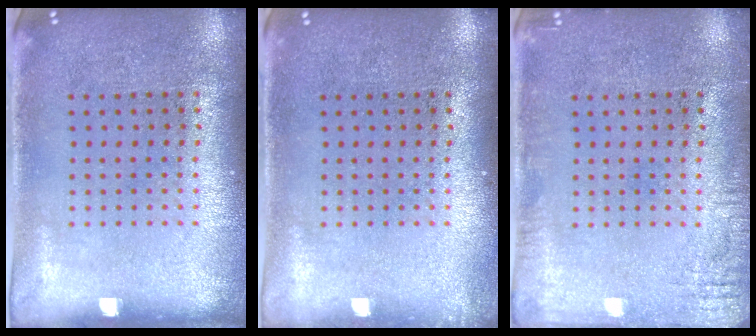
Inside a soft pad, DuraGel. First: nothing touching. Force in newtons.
{"total": 0.7, "press": 0.7, "slide": 0.1}
{"total": 1.8, "press": 1.8, "slide": 0.1}